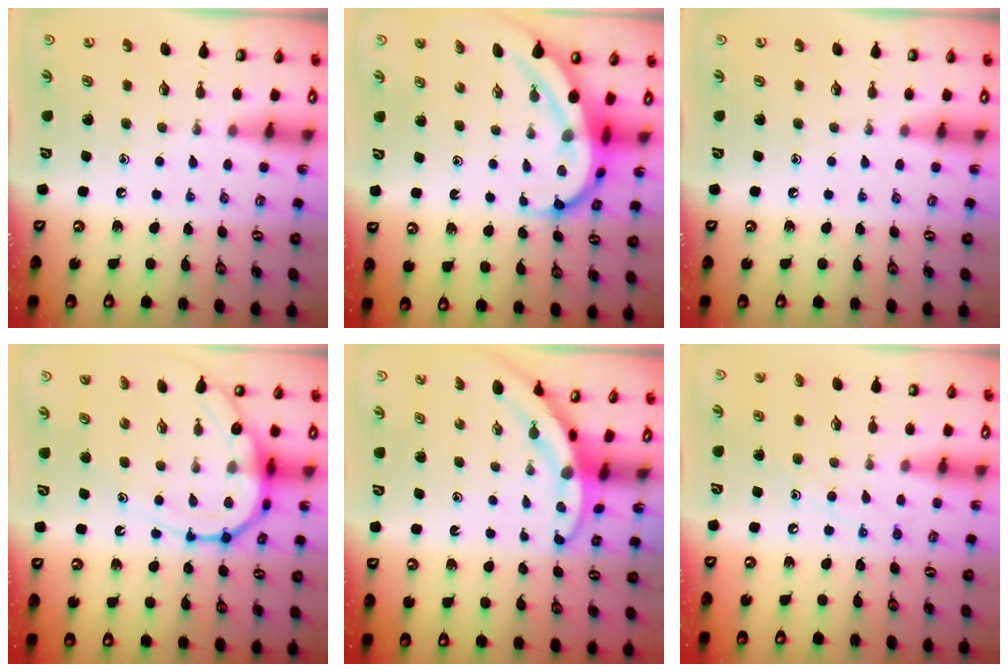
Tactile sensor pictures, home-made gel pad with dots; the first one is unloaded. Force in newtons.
{"total": 8.0, "press": 7.9, "slide": 1.0}
{"total": 0.0}
{"total": 11.8, "press": 11.7, "slide": 1.1}
{"total": 3.1, "press": 3.1, "slide": 0.3}
{"total": 7.9, "press": 7.9, "slide": 0.6}